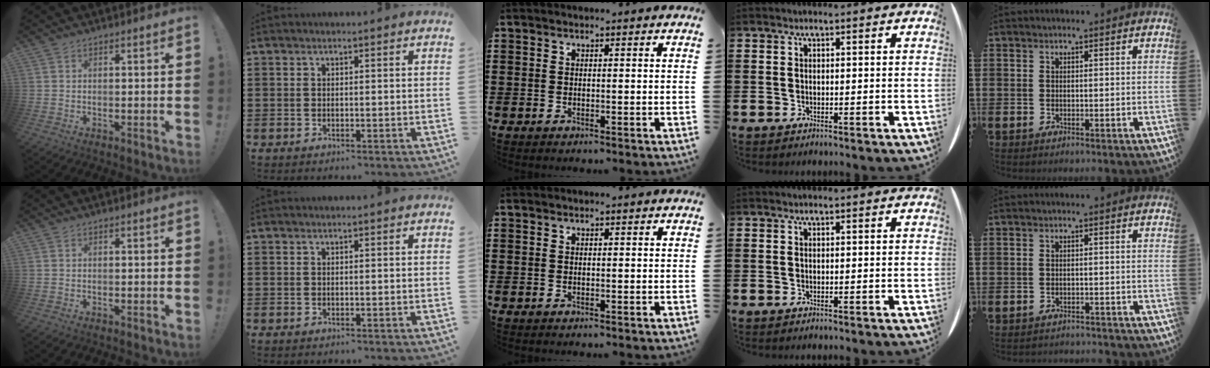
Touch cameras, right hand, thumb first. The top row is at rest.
{"little": {"total": 1.1, "force": [-1.1, 0.0, -0.1], "torque": [-0.003, 0.002, -0.024]}}